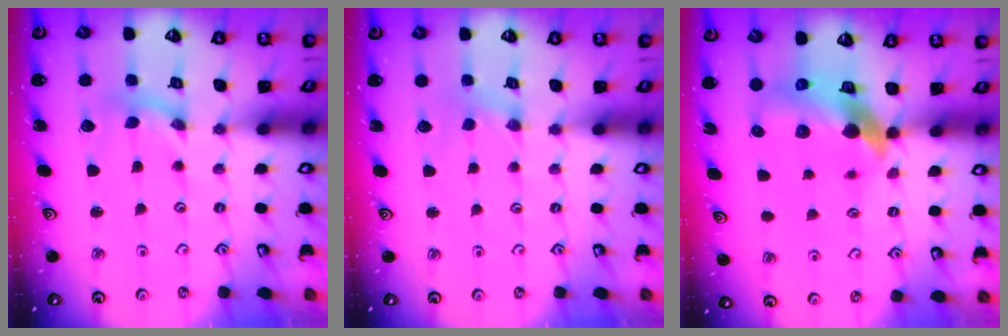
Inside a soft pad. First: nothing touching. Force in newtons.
{"total": 0.9, "press": 0.9, "slide": 0.2}
{"total": 9.9, "press": 9.8, "slide": 1.3}